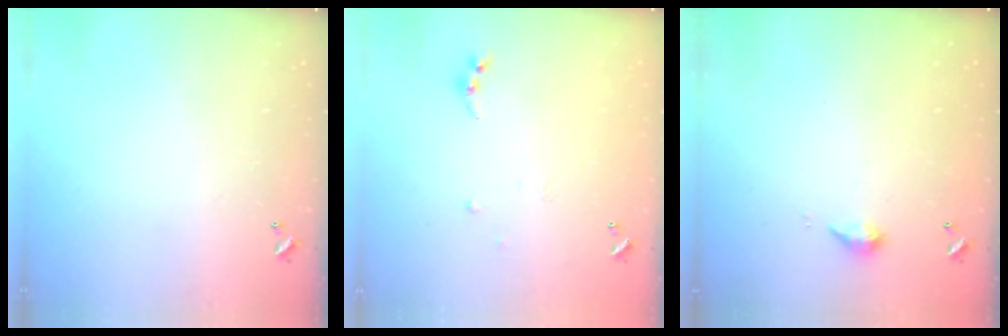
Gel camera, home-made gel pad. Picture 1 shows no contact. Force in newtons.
{"total": 7.8, "press": 7.7, "slide": 0.8}
{"total": 4.4, "press": 4.3, "slide": 0.8}